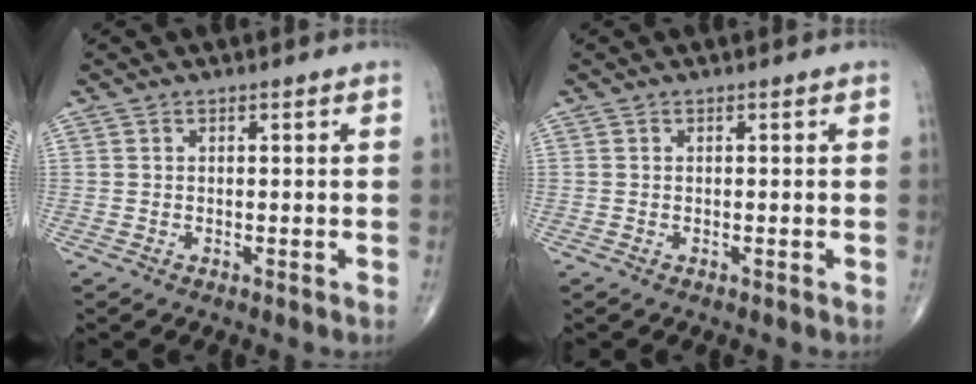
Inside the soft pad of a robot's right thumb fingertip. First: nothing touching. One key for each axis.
{"total": 0.0}